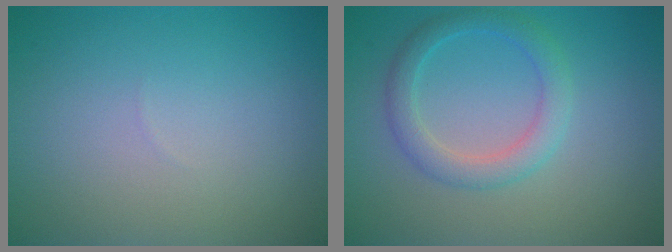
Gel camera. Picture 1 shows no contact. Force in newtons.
{"total": 3.0, "press": 3.0, "slide": 0.1}